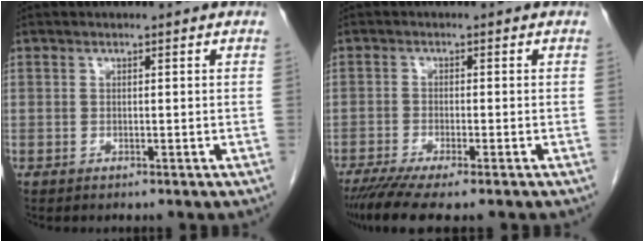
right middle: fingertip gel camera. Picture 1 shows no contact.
{"total": 7.2, "force": [-5.5, 0.5, 4.6], "torque": [-0.070, -0.017, -0.089]}